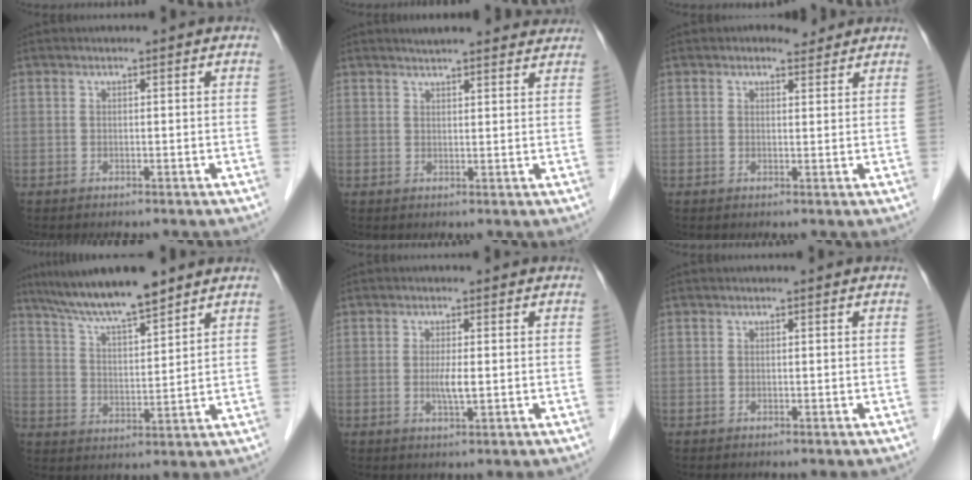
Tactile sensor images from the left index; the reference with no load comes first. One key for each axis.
{"total": 10.3, "fx": 9.5, "fy": 1.8, "fz": 3.6, "tx": -0.037, "ty": 0.011, "tz": 0.107}
{"total": 2.1, "fx": 1.8, "fy": 1.0, "fz": 0.4, "tx": -0.010, "ty": 0.005, "tz": 0.025}
{"total": 11.0, "fx": 9.2, "fy": 0.8, "fz": 6.0, "tx": -0.107, "ty": 0.016, "tz": 0.165}
{"total": 2.5, "fx": -0.2, "fy": 0.2, "fz": 2.5, "tx": -0.053, "ty": -0.005, "tz": -0.003}
{"total": 0.0}